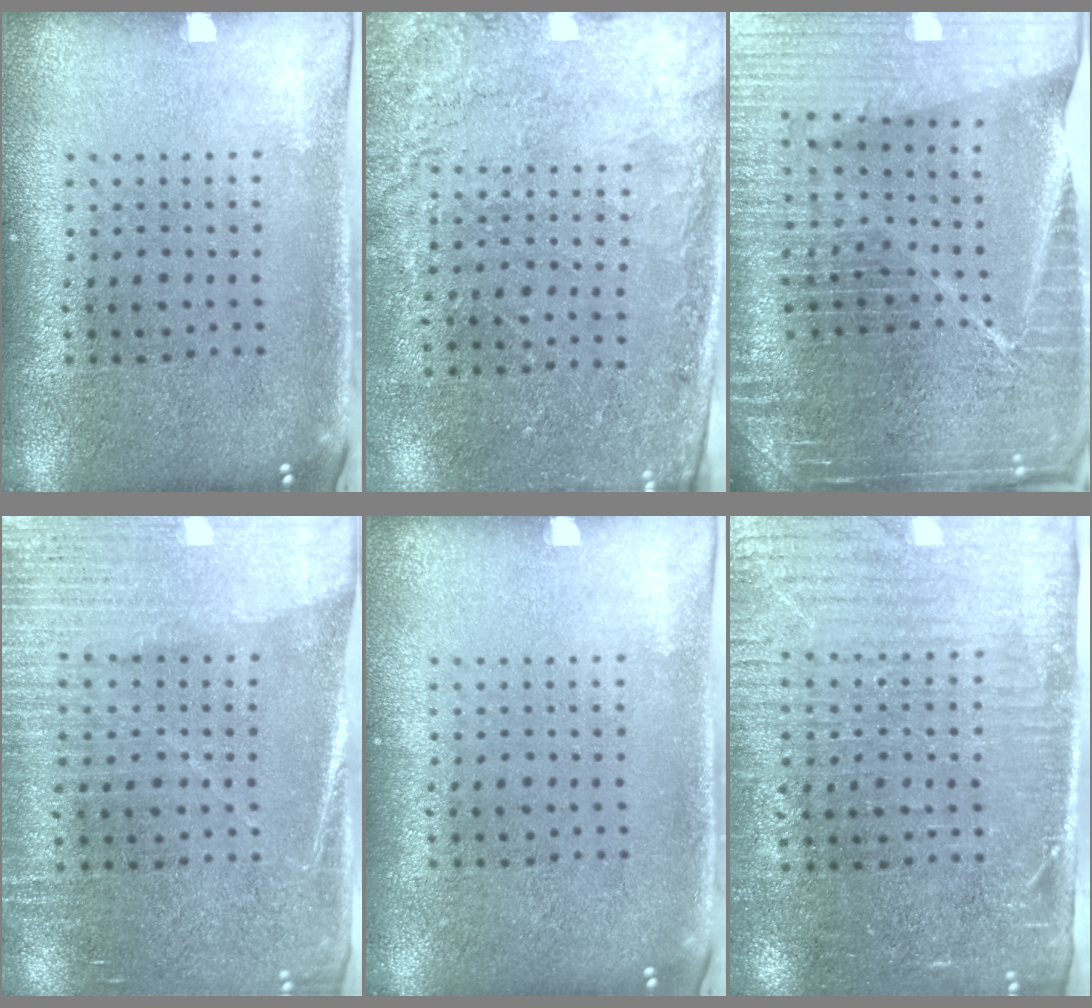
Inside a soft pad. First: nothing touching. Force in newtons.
{"total": 2.5, "press": 2.4, "slide": 0.8}
{"total": 6.3, "press": 5.5, "slide": 3.1}
{"total": 3.3, "press": 3.0, "slide": 1.3}
{"total": 0.0}
{"total": 3.6, "press": 3.2, "slide": 1.7}